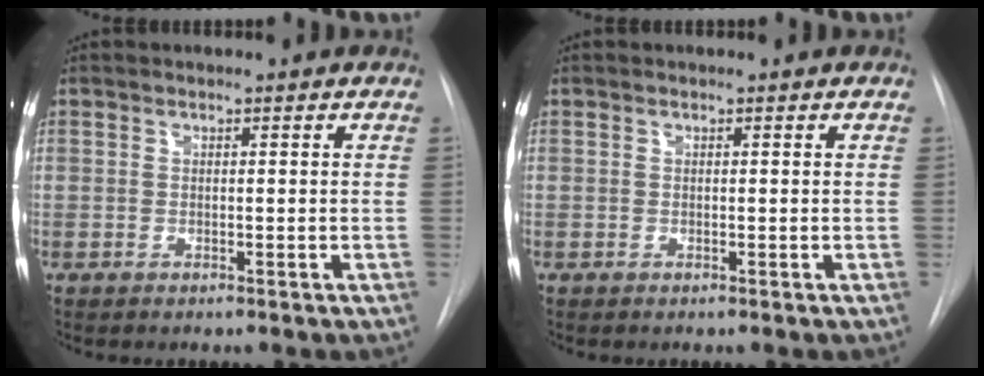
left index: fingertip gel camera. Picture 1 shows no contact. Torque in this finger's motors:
{"motor_torque": [-0.03, 0.06, 0.04, 0.00]}